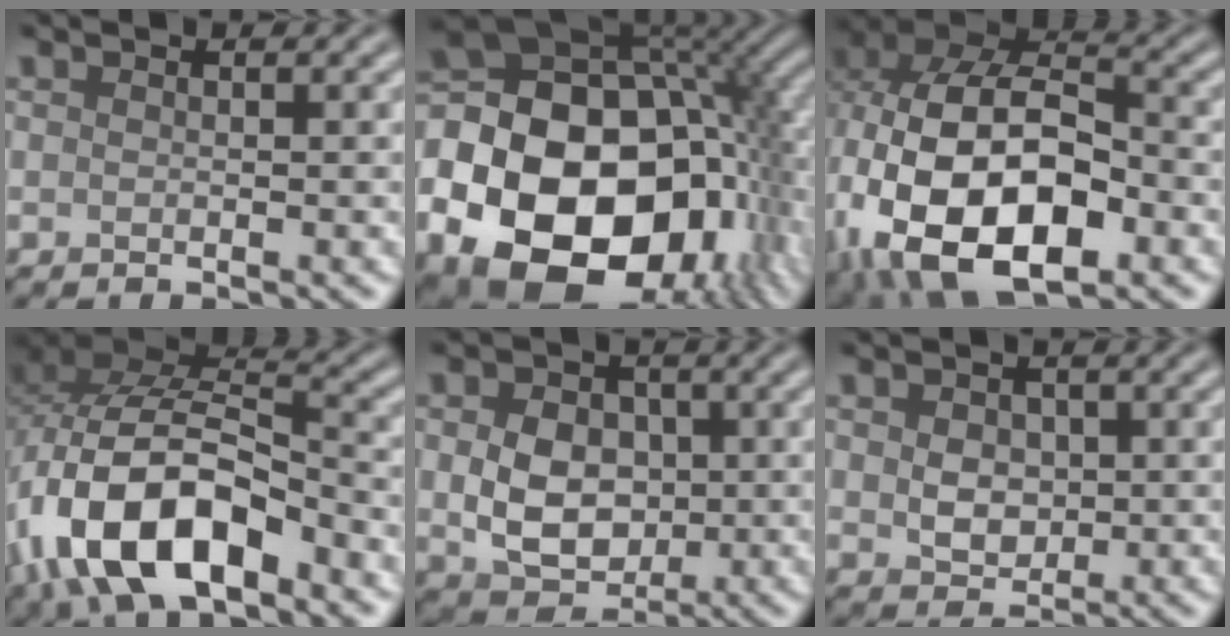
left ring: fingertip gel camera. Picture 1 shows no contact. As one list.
[{"total": 21.8, "force": [-5.9, 15.4, 14.2], "torque": [-0.258, -0.031, -0.075]}, {"total": 16.4, "force": [-3.9, 9.9, 12.5], "torque": [-0.236, -0.014, -0.067]}, {"total": 13.0, "force": [-5.8, 6.4, 9.7], "torque": [-0.188, 0.002, -0.115]}, {"total": 6.0, "force": [0.0, 4.6, 3.9], "torque": [-0.073, -0.006, 0.002]}, {"total": 3.0, "force": [0.3, 2.3, 1.9], "torque": [-0.033, -0.004, 0.004]}]